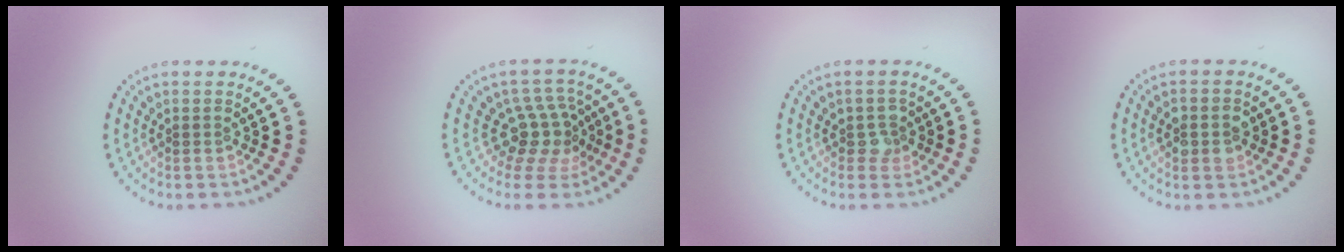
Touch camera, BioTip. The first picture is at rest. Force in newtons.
{"total": 3.8, "press": 2.8, "slide": 2.5}
{"total": 1.7, "press": 1.4, "slide": 0.9}
{"total": 2.6, "press": 2.6, "slide": 0.2}